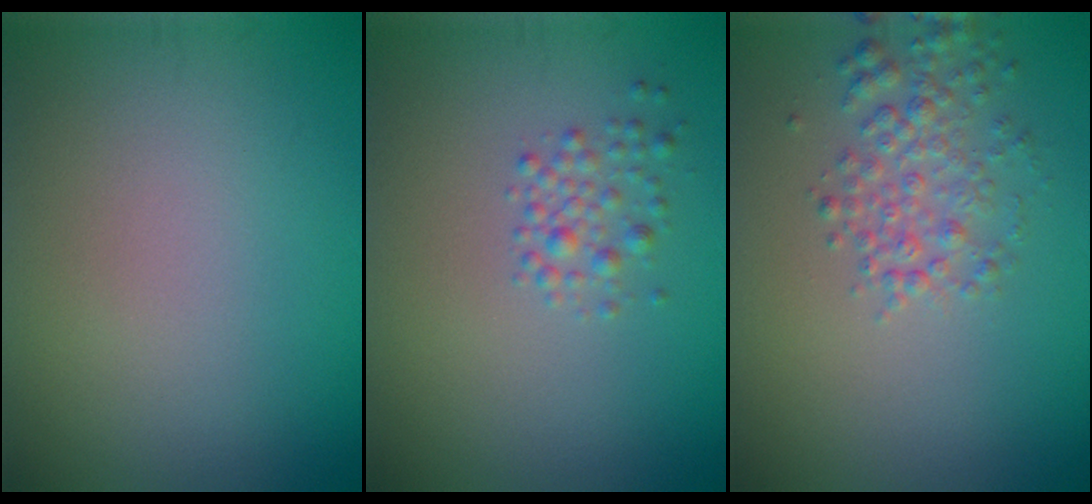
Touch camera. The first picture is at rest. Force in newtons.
{"total": 1.7, "press": 1.7, "slide": 0.1}
{"total": 2.7, "press": 2.7, "slide": 0.1}